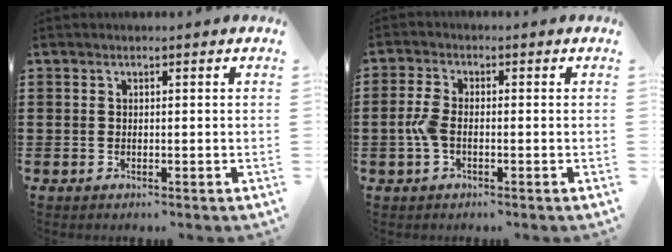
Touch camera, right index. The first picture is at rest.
{"total": 3.6, "force": [-0.9, 1.7, 3.0], "torque": [-0.082, -0.005, -0.023]}